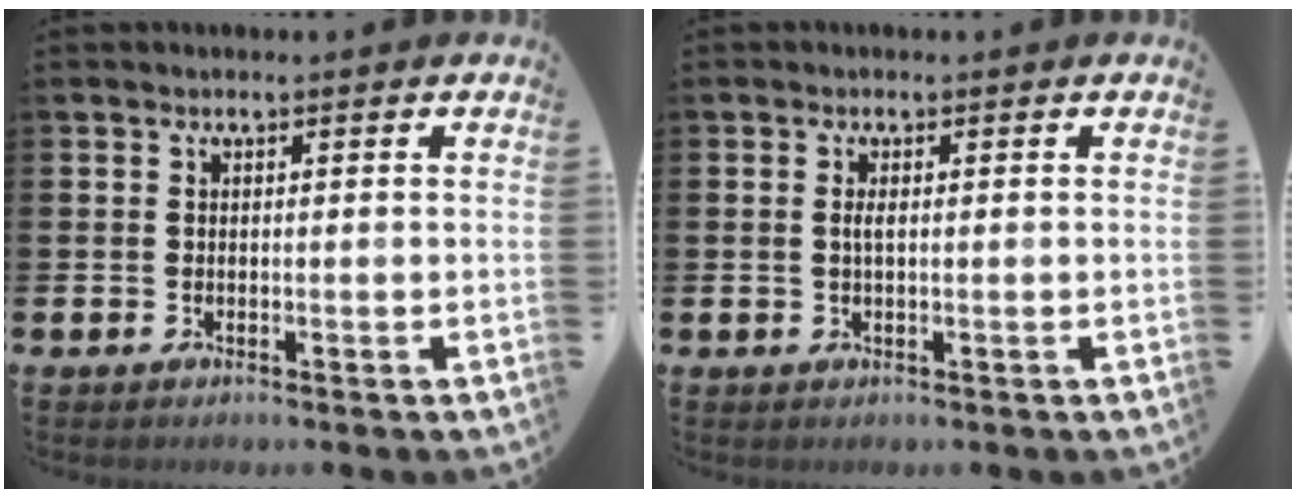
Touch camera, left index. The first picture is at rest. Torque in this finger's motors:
{"motor_torque": [0.54, 0.03, 0.00, 0.09]}